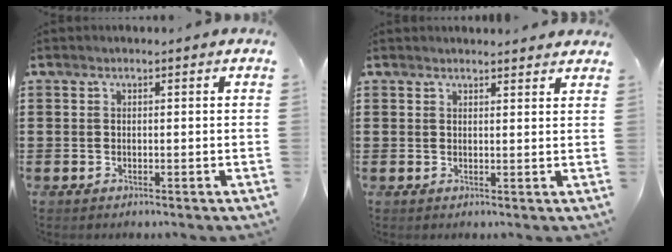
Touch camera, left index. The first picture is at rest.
{"total": 1.8, "force": [1.8, 0.1, 0.3], "torque": [-0.009, 0.001, 0.035]}